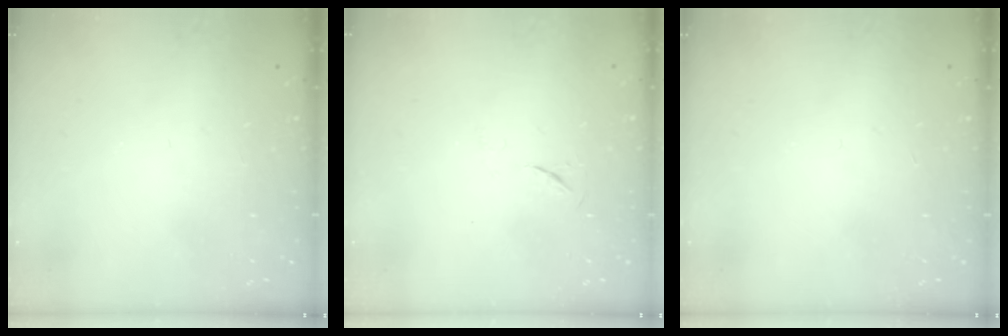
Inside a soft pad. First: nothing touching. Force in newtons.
{"total": 4.0, "press": 4.0, "slide": 0.6}
{"total": 0.0}